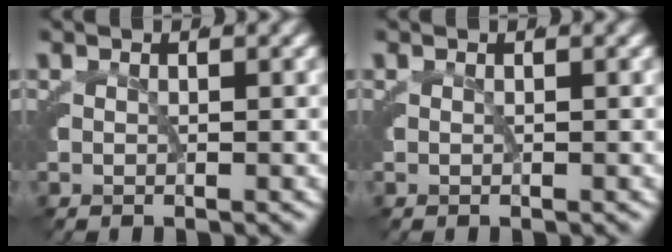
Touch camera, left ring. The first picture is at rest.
{"total": 0.0}